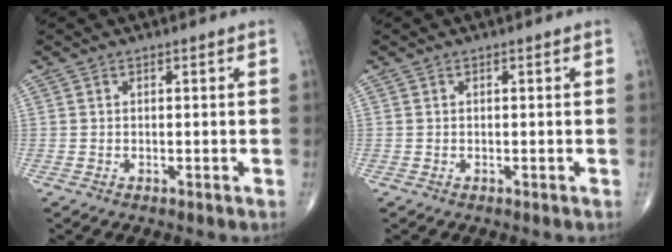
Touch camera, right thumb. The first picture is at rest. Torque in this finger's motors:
{"motor_torque": [0.00, 0.00, 0.00, 0.00, 0.01]}